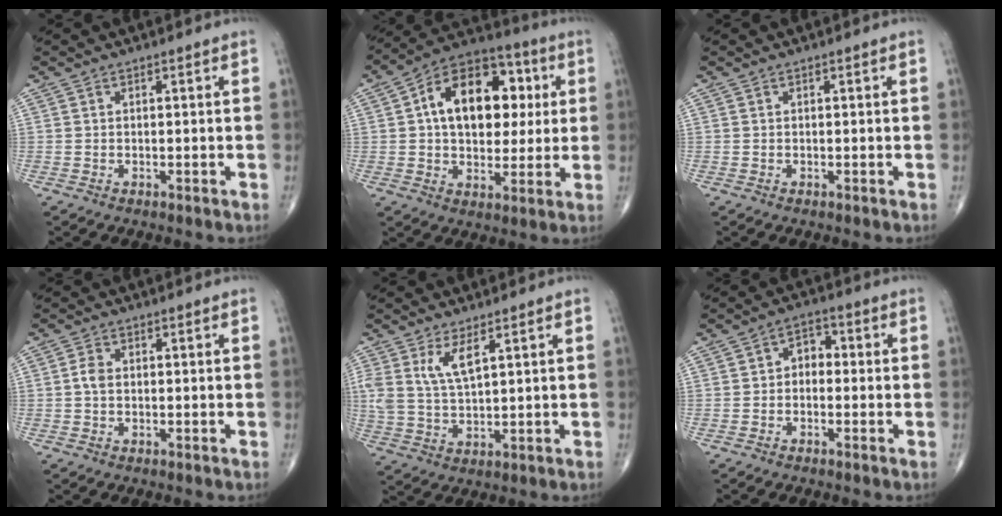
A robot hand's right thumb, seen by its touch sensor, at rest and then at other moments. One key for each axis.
{"total": 19.0, "fx": 3.7, "fy": 12.2, "fz": 14.1, "tx": -0.180, "ty": 0.017, "tz": 0.055}
{"total": 0.0}
{"total": 2.1, "fx": -0.1, "fy": 1.4, "fz": 1.6, "tx": -0.031, "ty": 0.003, "tz": -0.005}
{"total": 6.2, "fx": 3.1, "fy": 2.2, "fz": 4.9, "tx": -0.102, "ty": -0.015, "tz": 0.072}
{"total": 4.0, "fx": -0.4, "fy": 2.9, "fz": 2.6, "tx": -0.020, "ty": 0.018, "tz": -0.020}